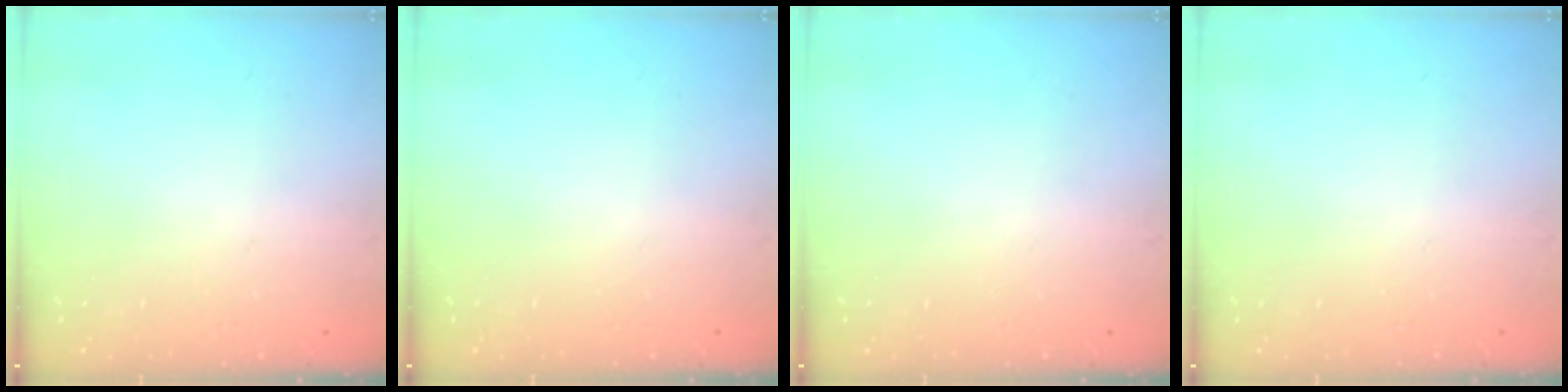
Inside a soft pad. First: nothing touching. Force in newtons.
{"total": 0.0}
{"total": 0.0}
{"total": 0.0}